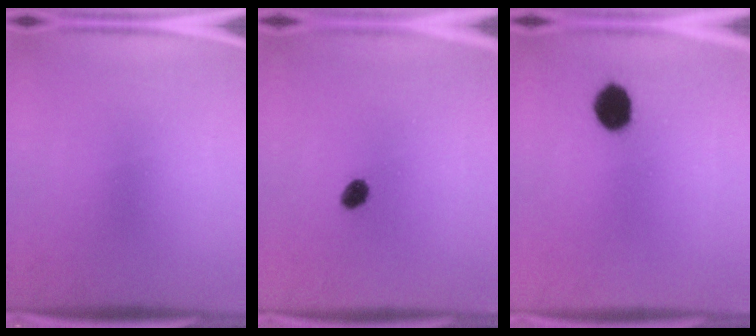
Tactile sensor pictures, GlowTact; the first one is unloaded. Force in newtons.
{"total": 3.0}
{"total": 7.0}